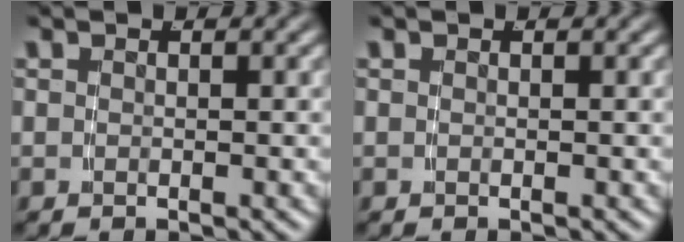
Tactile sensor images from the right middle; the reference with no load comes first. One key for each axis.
{"total": 0.0}